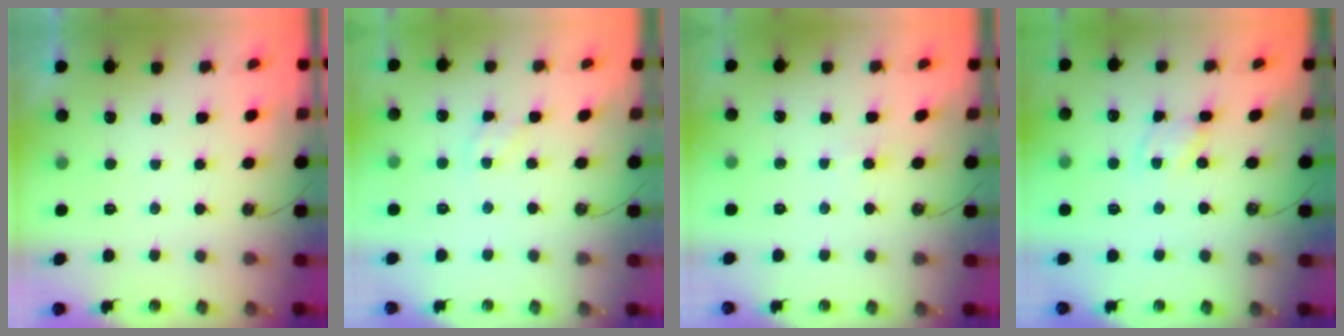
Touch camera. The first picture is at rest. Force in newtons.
{"total": 3.4, "press": 3.4, "slide": 0.3}
{"total": 3.1, "press": 3.0, "slide": 0.4}
{"total": 1.8, "press": 1.8, "slide": 0.2}